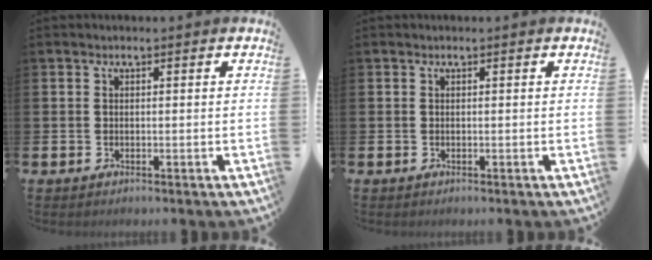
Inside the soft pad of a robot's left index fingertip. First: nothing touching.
{"total": 0.0}